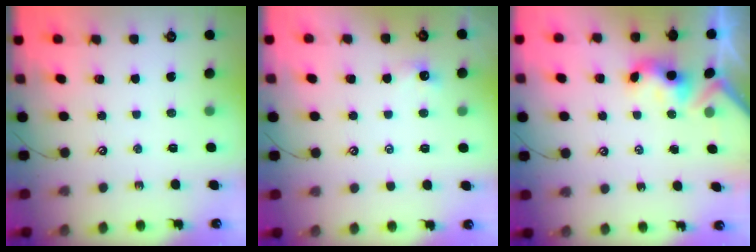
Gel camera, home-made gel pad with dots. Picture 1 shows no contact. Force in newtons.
{"total": 0.6, "press": 0.3, "slide": 0.5}
{"total": 3.6, "press": 3.6, "slide": 0.3}